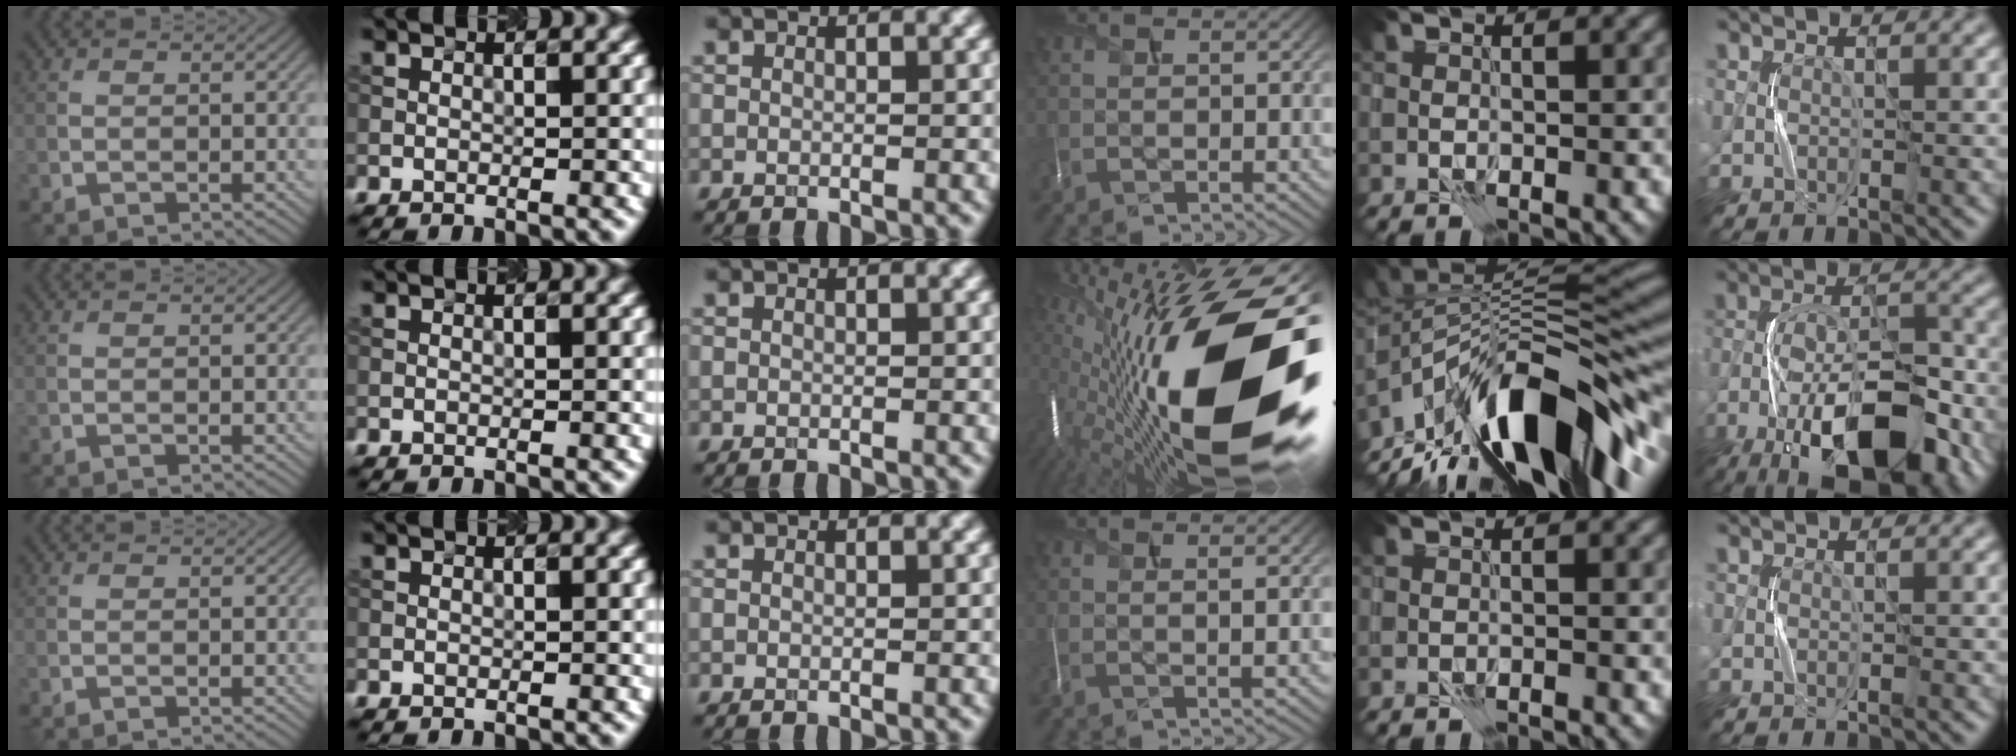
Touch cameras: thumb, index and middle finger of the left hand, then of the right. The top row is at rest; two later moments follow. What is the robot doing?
{"motion": "press", "object": "grip strengthener"}